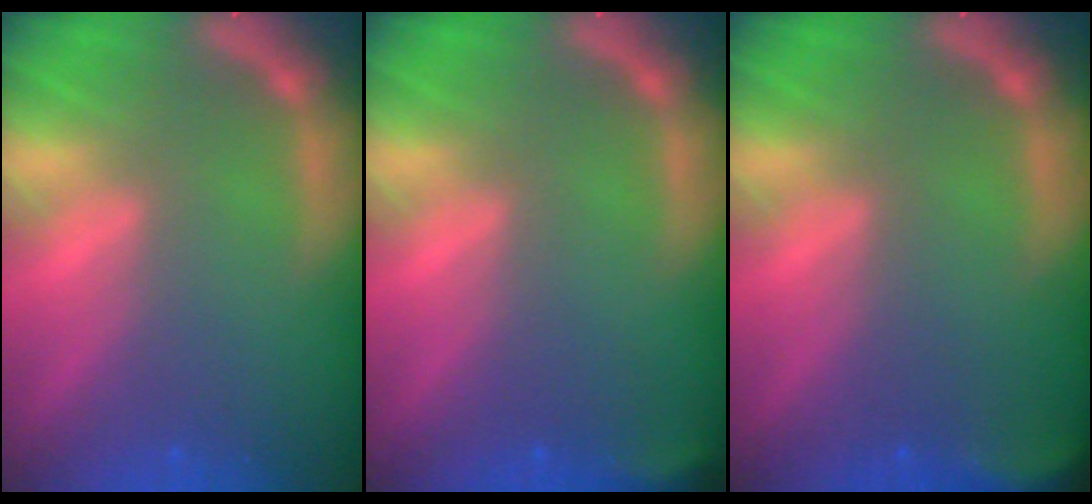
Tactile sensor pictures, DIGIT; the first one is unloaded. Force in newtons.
{"total": 1.9}
{"total": 3.5}